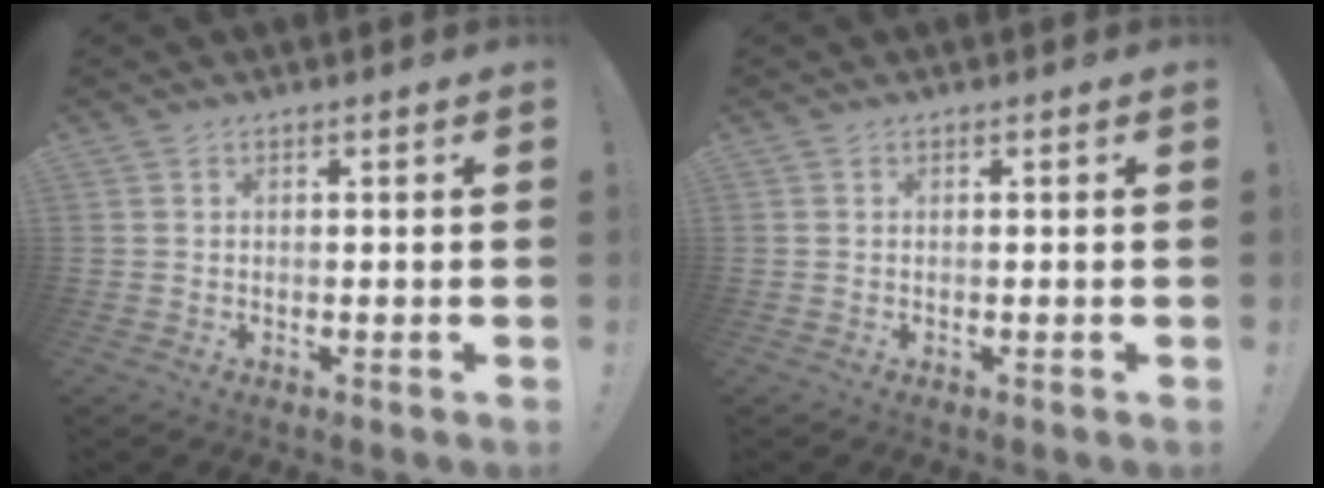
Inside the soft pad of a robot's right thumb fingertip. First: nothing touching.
{"total": 0.0}